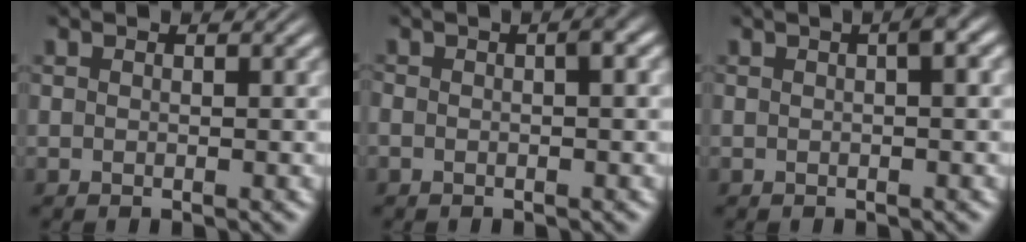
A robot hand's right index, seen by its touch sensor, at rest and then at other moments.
{"total": 1.9, "force": [-0.1, 1.1, 1.6], "torque": [-0.029, 0.008, -0.009]}
{"total": 1.7, "force": [0.3, 0.3, 1.6], "torque": [-0.014, 0.015, -0.002]}